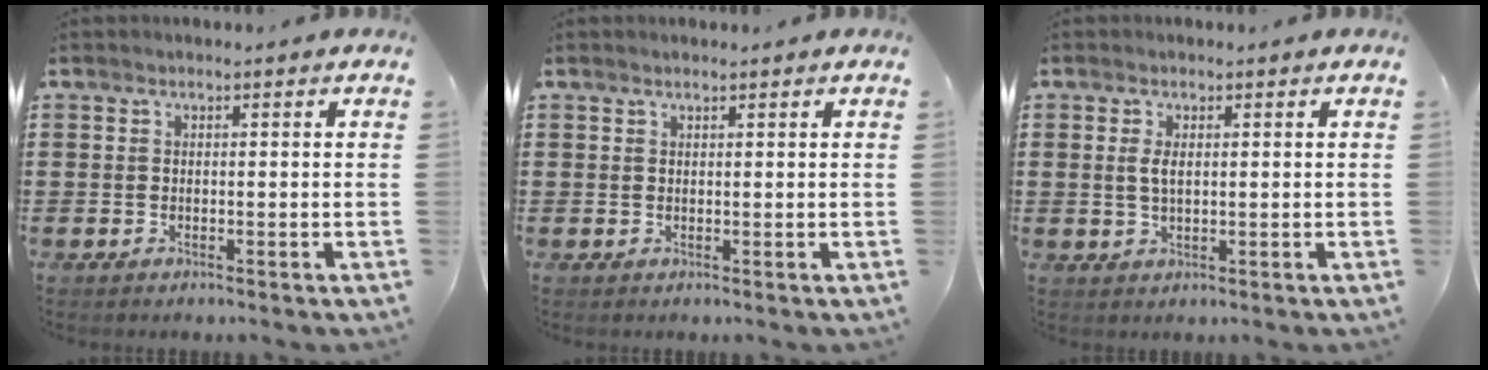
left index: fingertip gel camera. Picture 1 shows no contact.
{"total": 0.6, "force": [0.4, 0.0, 0.4], "torque": [-0.007, -0.001, 0.008]}
{"total": 2.3, "force": [0.4, 0.9, 2.1], "torque": [-0.051, 0.001, 0.003]}